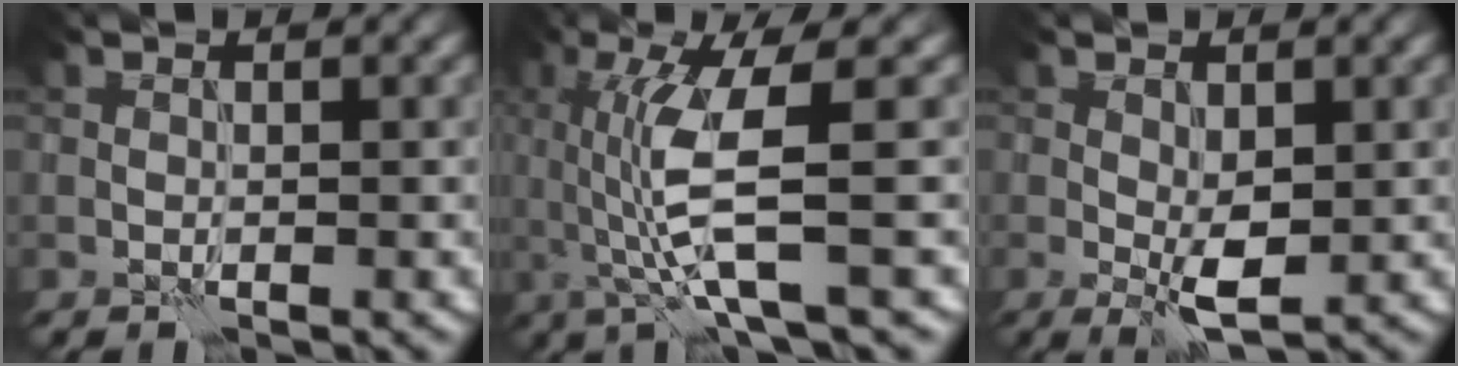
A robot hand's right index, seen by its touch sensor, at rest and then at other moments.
{"total": 7.0, "force": [0.2, 1.3, 6.9], "torque": [-0.136, -0.001, 0.008]}
{"total": 3.0, "force": [-0.1, 1.2, 2.7], "torque": [-0.049, -0.005, 0.002]}